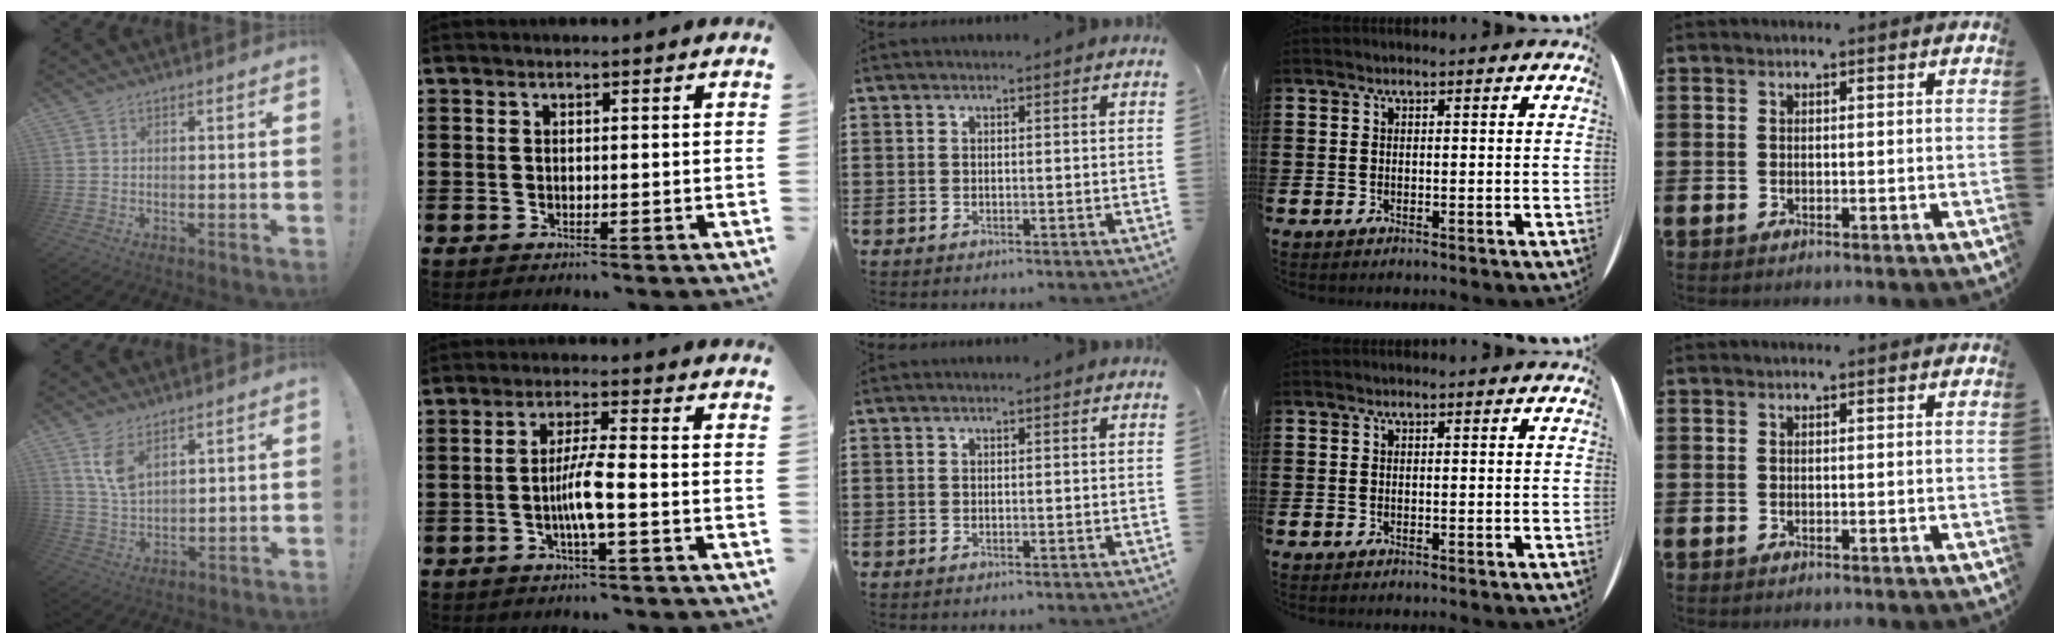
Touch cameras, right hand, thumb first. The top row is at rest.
{"thumb": {"total": 7.2, "force": [4.2, 3.6, 4.6], "torque": [-0.074, -0.020, 0.077]}, "index": {"total": 5.3, "force": [-1.5, 0.3, 5.1], "torque": [-0.104, -0.007, -0.033]}}